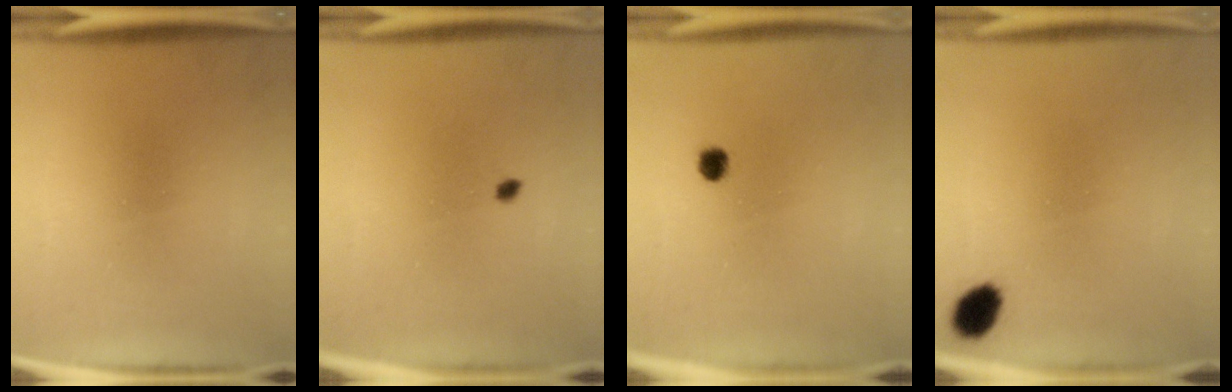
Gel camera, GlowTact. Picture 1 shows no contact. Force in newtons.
{"total": 0.8}
{"total": 2.0}
{"total": 4.8}